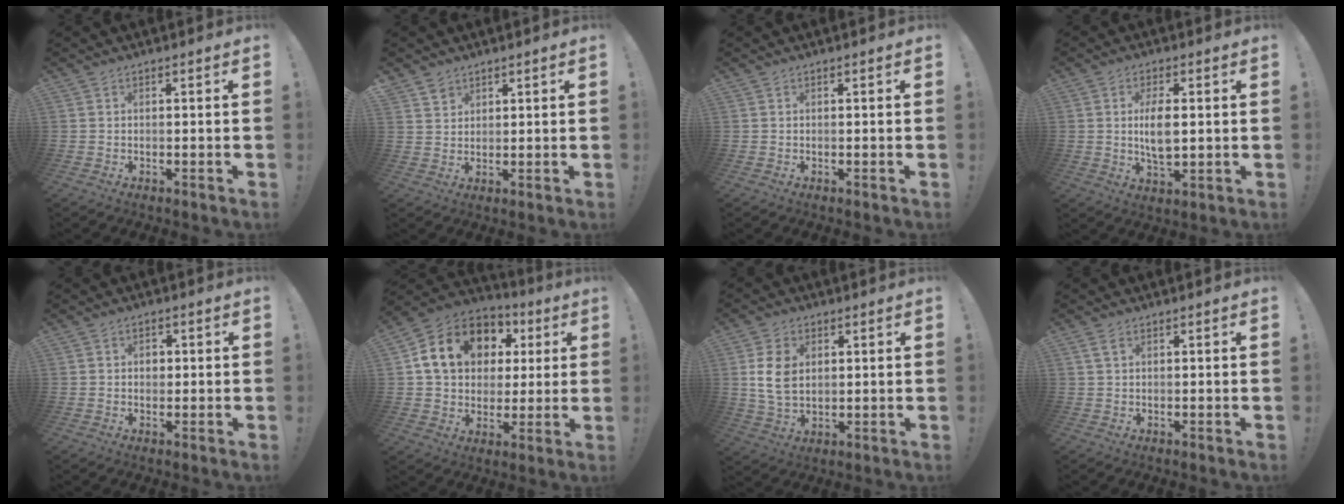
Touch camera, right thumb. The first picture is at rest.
{"total": 3.4, "force": [2.6, 2.1, 0.4], "torque": [-0.007, -0.015, 0.050]}
{"total": 0.0}
{"total": 7.5, "force": [0.9, 3.9, 6.3], "torque": [-0.117, -0.006, 0.009]}
{"total": 2.2, "force": [0.0, 1.8, 1.2], "torque": [-0.015, 0.000, -0.004]}
{"total": 17.5, "force": [6.3, 13.2, 9.7], "torque": [-0.155, -0.009, 0.128]}
{"total": 9.9, "force": [2.0, 7.1, 6.6], "torque": [-0.115, -0.003, 0.038]}
{"total": 2.4, "force": [1.1, 1.0, 1.9], "torque": [-0.035, 0.001, 0.019]}